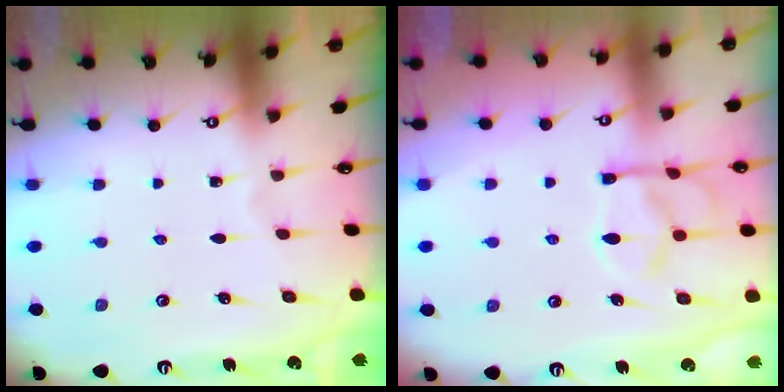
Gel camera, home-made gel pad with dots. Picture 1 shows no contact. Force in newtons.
{"total": 9.0, "press": 8.9, "slide": 1.6}